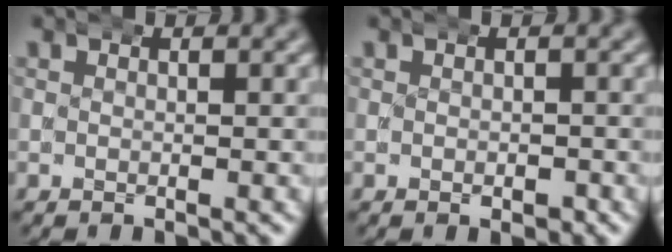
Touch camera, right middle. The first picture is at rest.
{"total": 1.1, "force": [-0.6, 0.7, 0.6], "torque": [-0.004, -0.006, -0.007]}